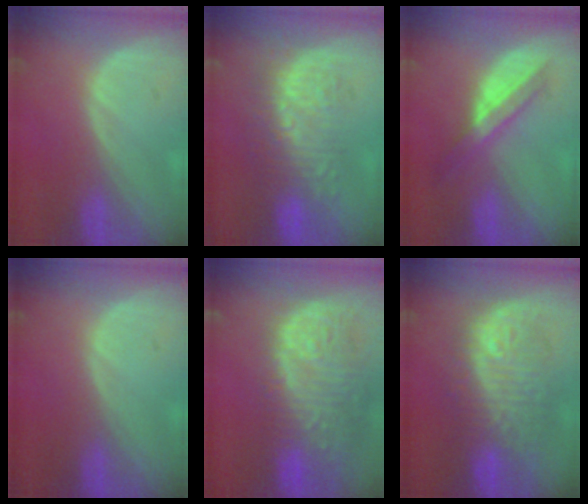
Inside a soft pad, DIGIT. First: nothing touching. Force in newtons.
{"total": 9.0, "press": 8.6, "slide": 2.5}
{"total": 5.9, "press": 5.3, "slide": 2.5}
{"total": 0.0}
{"total": 14.4, "press": 11.8, "slide": 8.2}
{"total": 10.4, "press": 10.1, "slide": 2.6}